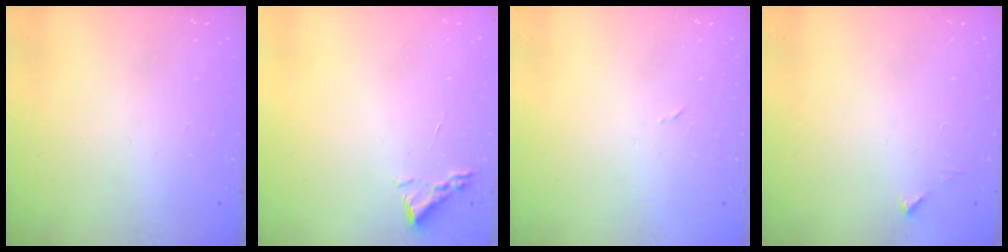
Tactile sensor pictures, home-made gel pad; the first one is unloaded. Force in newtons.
{"total": 2.2, "press": 2.2, "slide": 0.3}
{"total": 2.4, "press": 2.4, "slide": 0.4}
{"total": 3.2, "press": 3.2, "slide": 0.3}